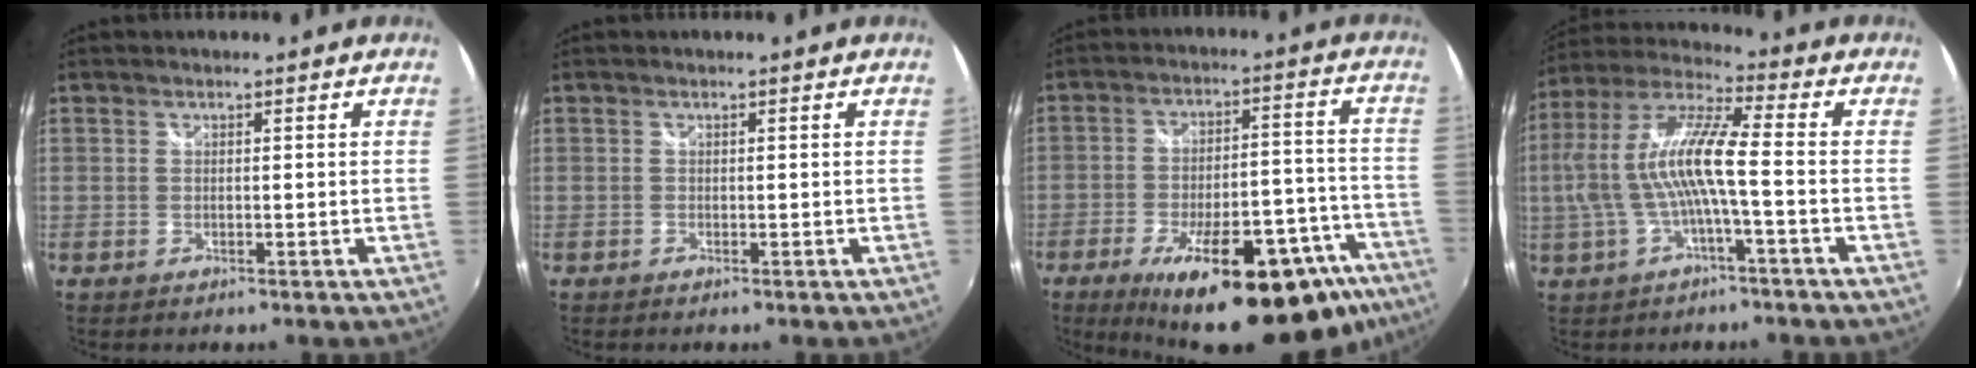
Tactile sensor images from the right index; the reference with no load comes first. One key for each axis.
{"total": 0.0}
{"total": 28.4, "fx": -18.9, "fy": 9.6, "fz": 19.0, "tx": -0.269, "ty": -0.004, "tz": -0.246}
{"total": 12.0, "fx": -1.4, "fy": 1.6, "fz": 11.9, "tx": -0.225, "ty": 0.006, "tz": -0.019}